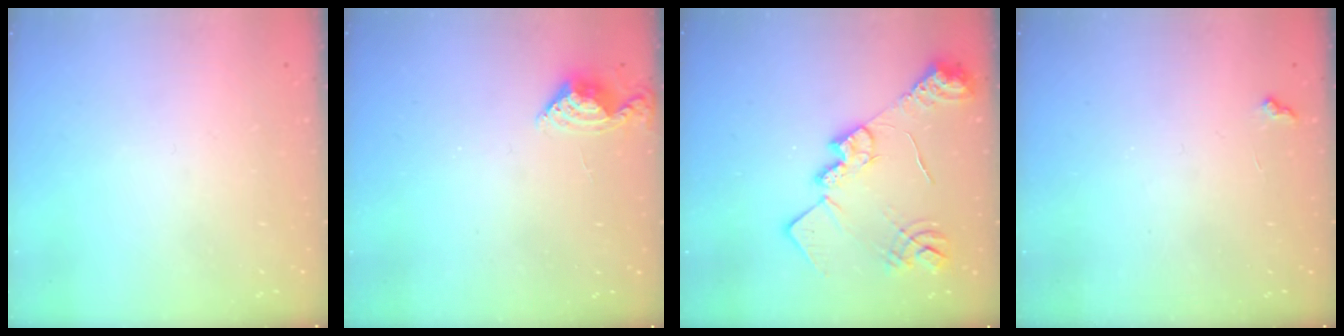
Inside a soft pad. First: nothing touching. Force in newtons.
{"total": 5.6, "press": 5.6, "slide": 0.7}
{"total": 17.6, "press": 17.5, "slide": 1.1}
{"total": 6.1, "press": 6.1, "slide": 0.7}